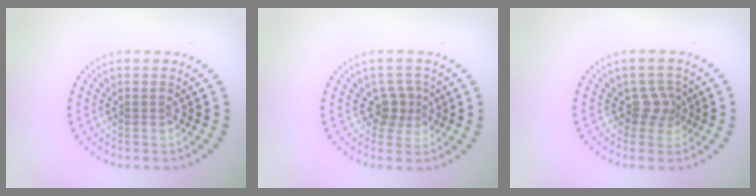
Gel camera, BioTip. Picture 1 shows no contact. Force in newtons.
{"total": 2.0, "press": 1.5, "slide": 1.3}
{"total": 1.9, "press": 1.3, "slide": 1.4}